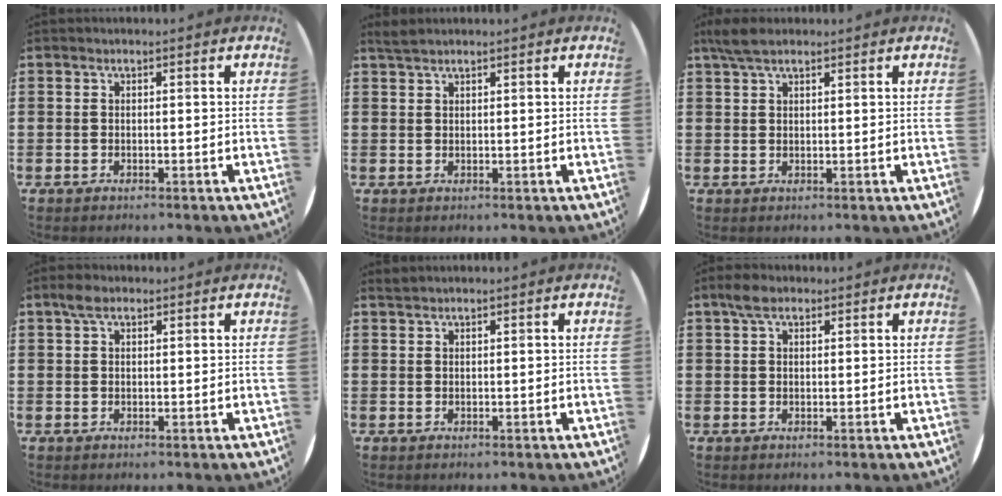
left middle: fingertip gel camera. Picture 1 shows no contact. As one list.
[{"total": 1.3, "force": [1.2, 0.1, 0.4], "torque": [-0.009, 0.002, 0.022]}, {"total": 3.4, "force": [2.5, 1.2, 1.9], "torque": [-0.043, 0.008, 0.047]}, {"total": 2.2, "force": [1.5, 1.2, 1.2], "torque": [-0.018, 0.003, 0.025]}, {"total": 0.6, "force": [0.6, -0.1, -0.1], "torque": [0.001, 0.000, 0.012]}, {"total": 2.7, "force": [1.9, 1.3, 1.3], "torque": [-0.021, 0.004, 0.033]}]